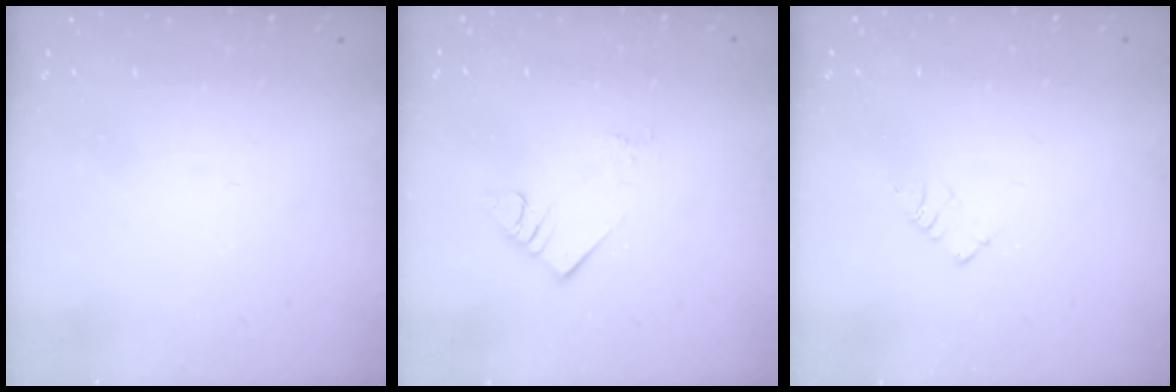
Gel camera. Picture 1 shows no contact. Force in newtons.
{"total": 4.7, "press": 4.7, "slide": 0.4}
{"total": 2.9, "press": 2.9, "slide": 0.4}